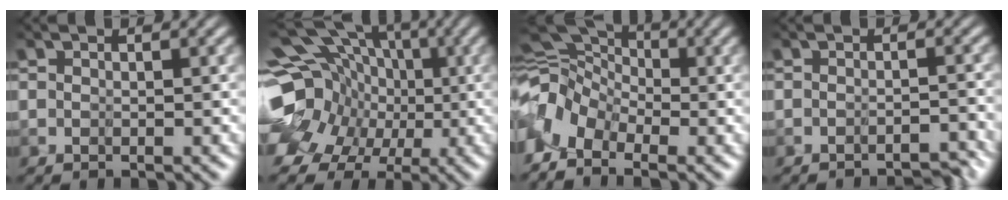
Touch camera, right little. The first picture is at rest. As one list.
[{"total": 15.0, "force": [-1.0, 12.9, 7.5], "torque": [-0.173, 0.014, -0.022]}, {"total": 4.1, "force": [-2.7, 2.3, 2.0], "torque": [-0.057, 0.004, -0.068]}, {"total": 3.9, "force": [-3.1, -1.5, -1.9], "torque": [0.039, -0.001, -0.053]}]